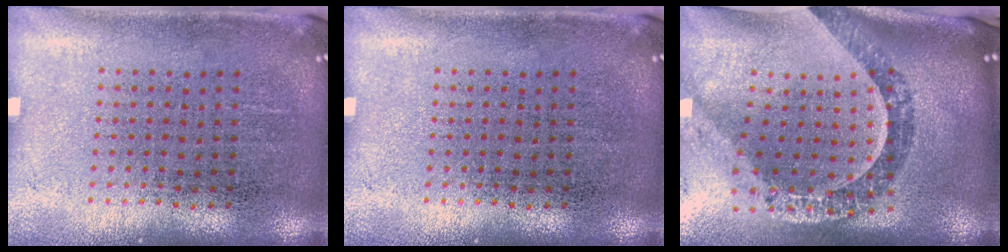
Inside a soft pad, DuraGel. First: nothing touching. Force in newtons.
{"total": 0.0}
{"total": 2.2, "press": 1.8, "slide": 1.3}